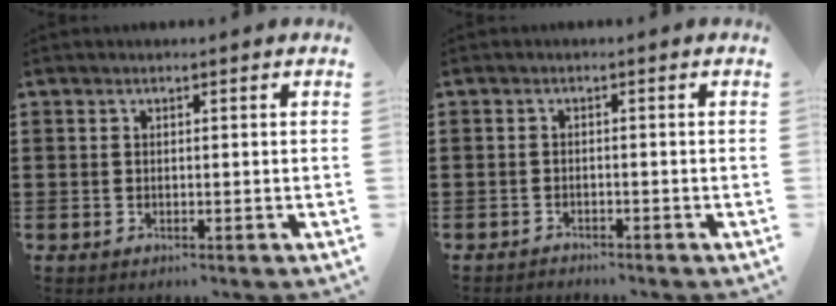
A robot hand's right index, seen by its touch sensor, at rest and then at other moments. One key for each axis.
{"total": 1.2, "fx": -1.2, "fy": 0.2, "fz": -0.1, "tx": -0.002, "ty": 0.003, "tz": -0.026}